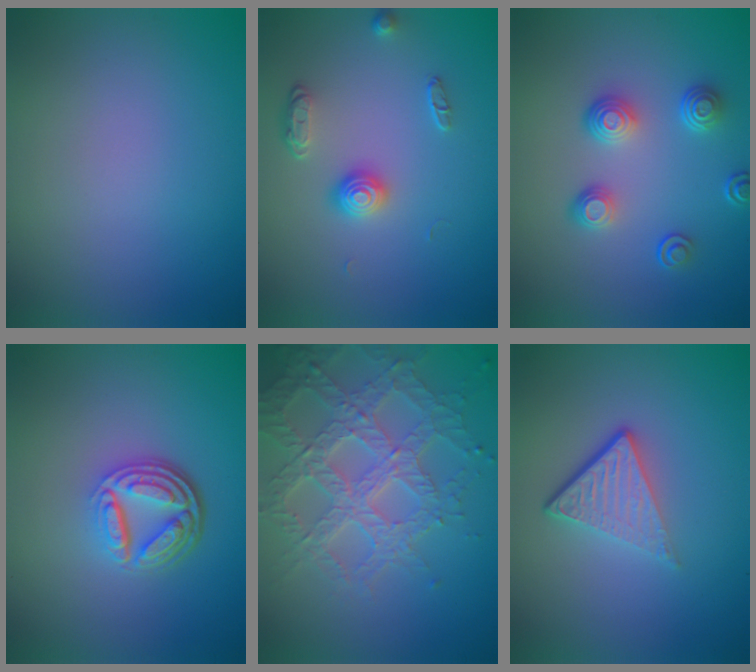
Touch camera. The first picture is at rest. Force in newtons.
{"total": 2.3, "press": 1.8, "slide": 1.4}
{"total": 3.7, "press": 2.9, "slide": 2.3}
{"total": 5.2, "press": 3.6, "slide": 3.7}
{"total": 6.9, "press": 5.2, "slide": 4.5}
{"total": 4.2, "press": 2.6, "slide": 3.3}